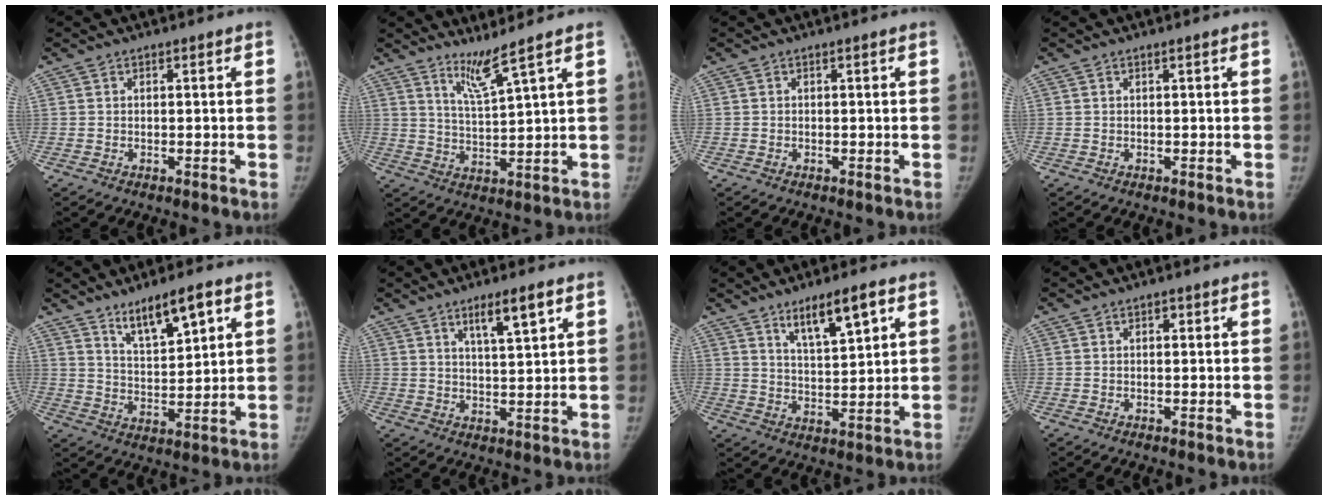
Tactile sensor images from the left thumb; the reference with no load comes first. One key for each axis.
{"total": 5.2, "fx": 4.0, "fy": -1.2, "fz": 3.2, "tx": -0.063, "ty": -0.050, "tz": 0.086}
{"total": 0.0}
{"total": 0.0}
{"total": 9.3, "fx": 5.7, "fy": 2.7, "fz": 6.8, "tx": -0.103, "ty": -0.033, "tz": 0.103}
{"total": 6.4, "fx": 3.7, "fy": 1.1, "fz": 5.1, "tx": -0.080, "ty": -0.022, "tz": 0.063}
{"total": 8.7, "fx": 5.0, "fy": 2.1, "fz": 6.8, "tx": -0.108, "ty": -0.027, "tz": 0.089}
{"total": 0.7, "fx": 0.2, "fy": 0.5, "fz": 0.4, "tx": 0.000, "ty": 0.003, "tz": 0.001}